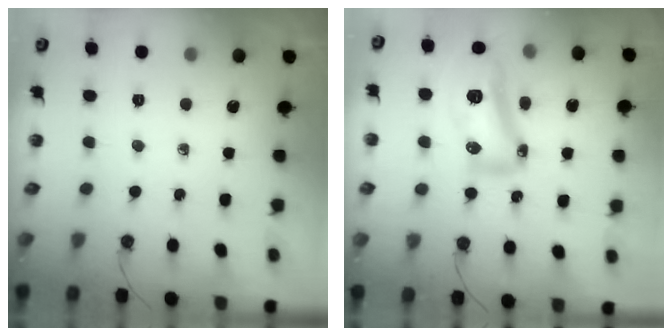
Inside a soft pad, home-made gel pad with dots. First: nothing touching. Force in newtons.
{"total": 14.6, "press": 14.5, "slide": 1.4}